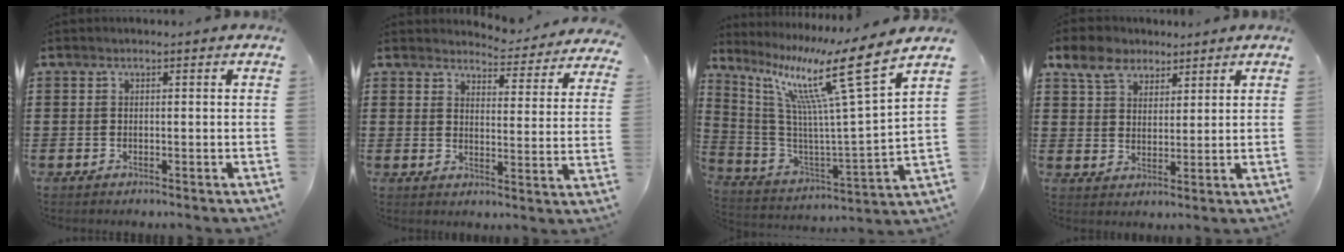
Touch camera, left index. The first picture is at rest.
{"total": 4.3, "force": [4.3, 0.4, 0.5], "torque": [-0.017, -0.036, 0.070]}
{"total": 15.1, "force": [9.0, 0.6, 12.0], "torque": [-0.245, -0.056, 0.128]}
{"total": 6.1, "force": [4.3, 3.8, 2.1], "torque": [-0.055, 0.004, 0.078]}